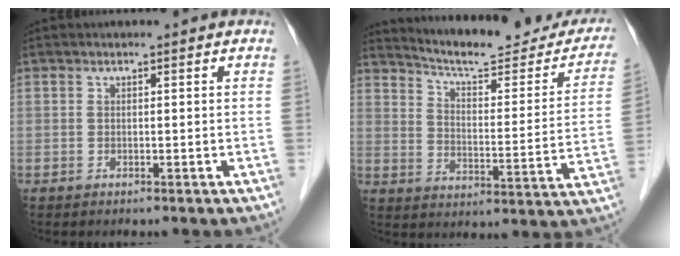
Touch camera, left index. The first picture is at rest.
{"total": 21.5, "force": [19.6, 4.1, 7.8], "torque": [-0.101, -0.040, 0.250]}